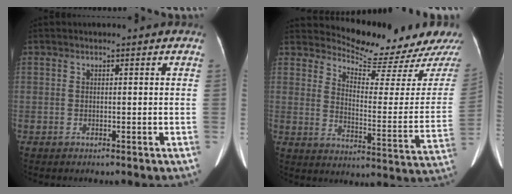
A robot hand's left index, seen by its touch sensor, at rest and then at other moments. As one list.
[{"total": 14.0, "force": [13.8, -0.6, 2.4], "torque": [-0.034, -0.092, 0.179]}]